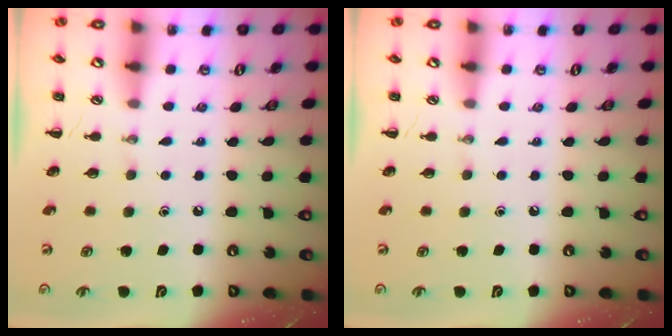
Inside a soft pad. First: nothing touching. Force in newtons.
{"total": 0.0}